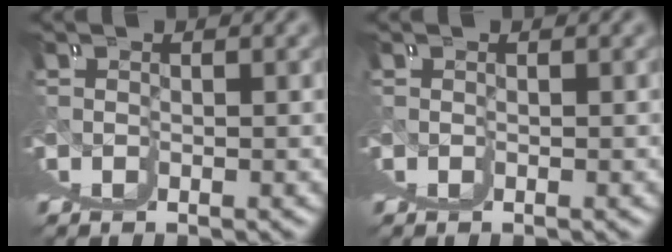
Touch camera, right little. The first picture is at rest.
{"total": 0.0}